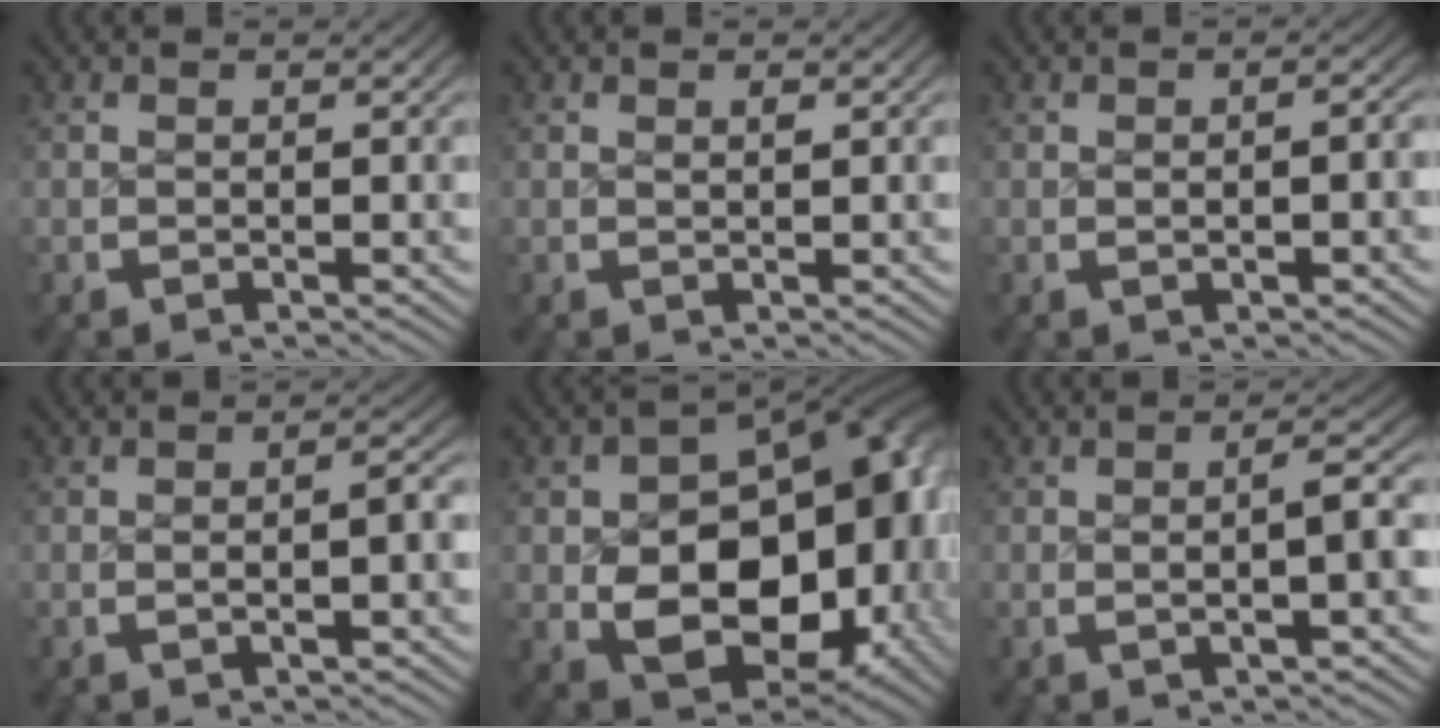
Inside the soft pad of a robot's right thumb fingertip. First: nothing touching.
{"total": 0.6, "force": [0.4, 0.1, 0.4], "torque": [-0.006, -0.001, 0.010]}
{"total": 1.6, "force": [-0.4, 0.6, 1.4], "torque": [-0.024, -0.002, -0.005]}
{"total": 2.2, "force": [-0.6, 0.6, 2.0], "torque": [-0.035, 0.002, -0.008]}
{"total": 20.7, "force": [-1.4, 13.4, 15.7], "torque": [-0.266, -0.068, 0.006]}
{"total": 3.4, "force": [-0.4, 0.7, 3.3], "torque": [-0.051, 0.003, -0.005]}